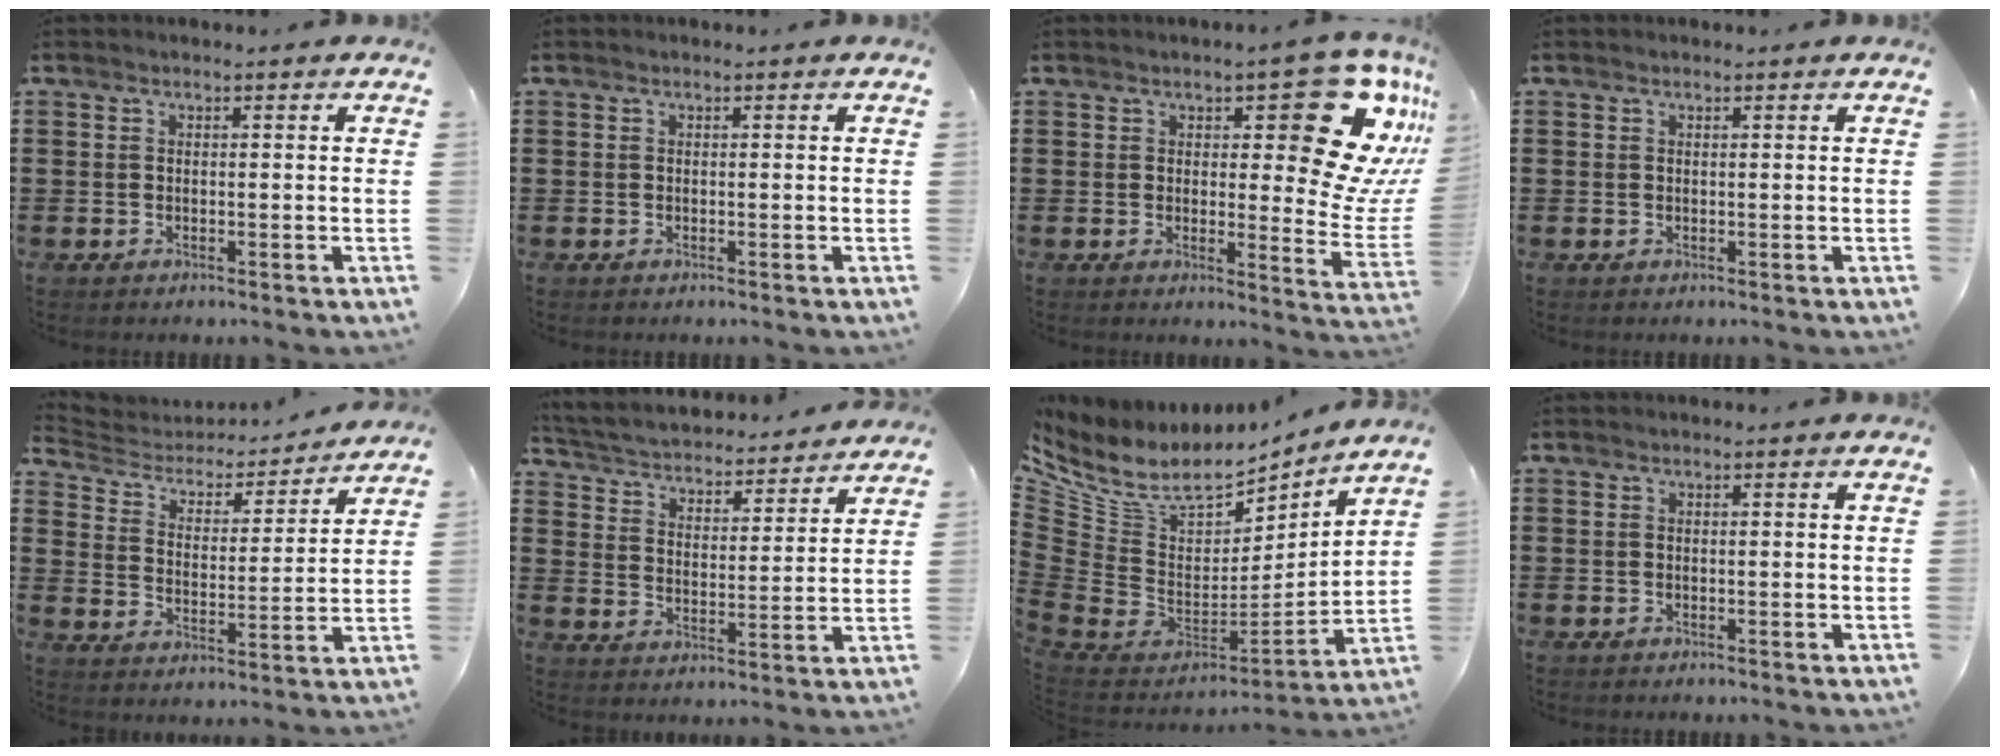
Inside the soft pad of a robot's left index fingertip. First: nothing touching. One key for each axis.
{"total": 0.0}
{"total": 16.2, "fx": 7.4, "fy": 6.2, "fz": 12.9, "tx": -0.163, "ty": -0.050, "tz": 0.121}
{"total": 0.0}
{"total": 3.4, "fx": 3.1, "fy": 1.2, "fz": 0.5, "tx": -0.035, "ty": -0.027, "tz": 0.044}
{"total": 3.3, "fx": 3.3, "fy": 0.3, "fz": 0.2, "tx": -0.026, "ty": -0.031, "tz": 0.048}
{"total": 9.3, "fx": 6.4, "fy": 5.0, "fz": 4.6, "tx": -0.136, "ty": -0.053, "tz": 0.113}
{"total": 0.0}